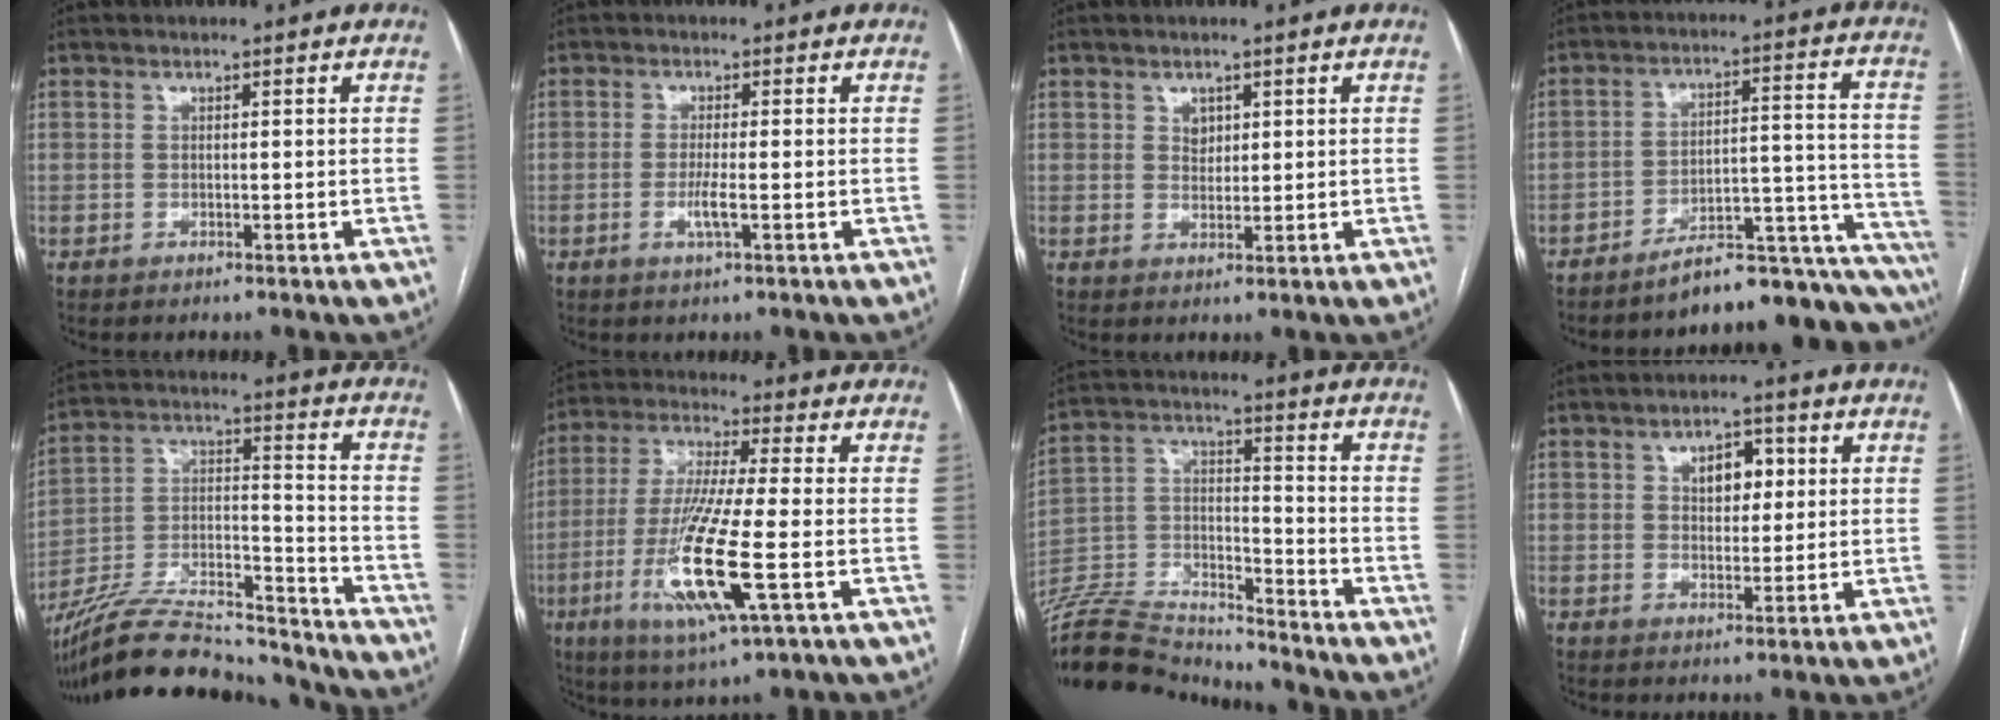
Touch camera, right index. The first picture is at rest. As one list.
[{"total": 3.8, "force": [-1.3, 0.2, 3.6], "torque": [-0.075, -0.007, -0.023]}, {"total": 2.1, "force": [0.9, 1.6, 1.0], "torque": [-0.016, 0.001, 0.018]}, {"total": 19.5, "force": [-17.6, 2.5, 7.9], "torque": [-0.029, 0.056, -0.240]}, {"total": 26.0, "force": [-23.6, 5.1, 9.7], "torque": [-0.183, 0.004, -0.375]}, {"total": 15.7, "force": [-4.7, 0.9, 15.0], "torque": [-0.312, -0.025, -0.086]}, {"total": 22.7, "force": [-21.5, 4.1, 6.0], "torque": [-0.164, 0.006, -0.359]}, {"total": 5.3, "force": [1.6, 3.1, 4.0], "torque": [-0.059, 0.014, 0.027]}]